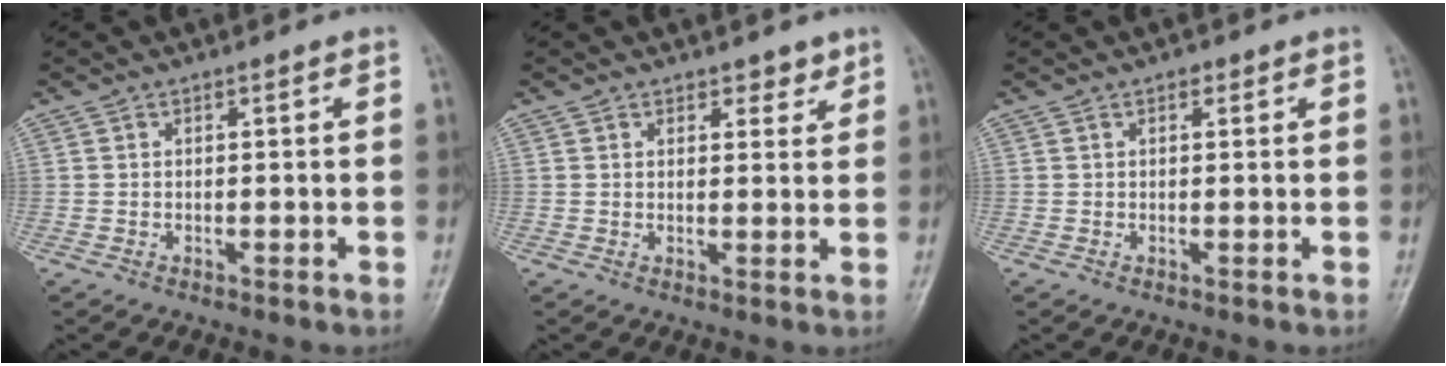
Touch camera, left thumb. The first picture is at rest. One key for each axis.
{"total": 2.7, "fx": 1.9, "fy": 1.7, "fz": 0.9, "tx": 0.010, "ty": -0.011, "tz": 0.026}
{"total": 0.9, "fx": 0.5, "fy": 0.6, "fz": 0.4, "tx": 0.001, "ty": -0.001, "tz": 0.004}